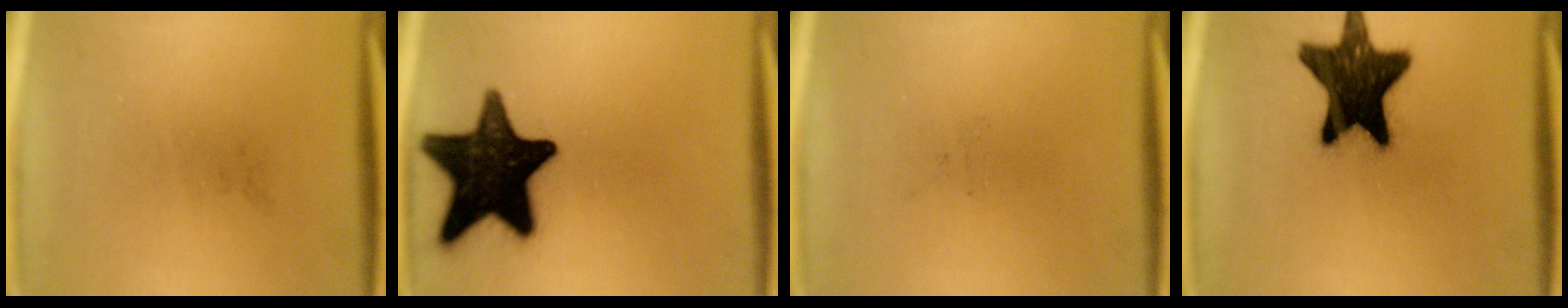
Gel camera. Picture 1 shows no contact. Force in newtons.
{"total": 19.4}
{"total": 0.0}
{"total": 17.6}